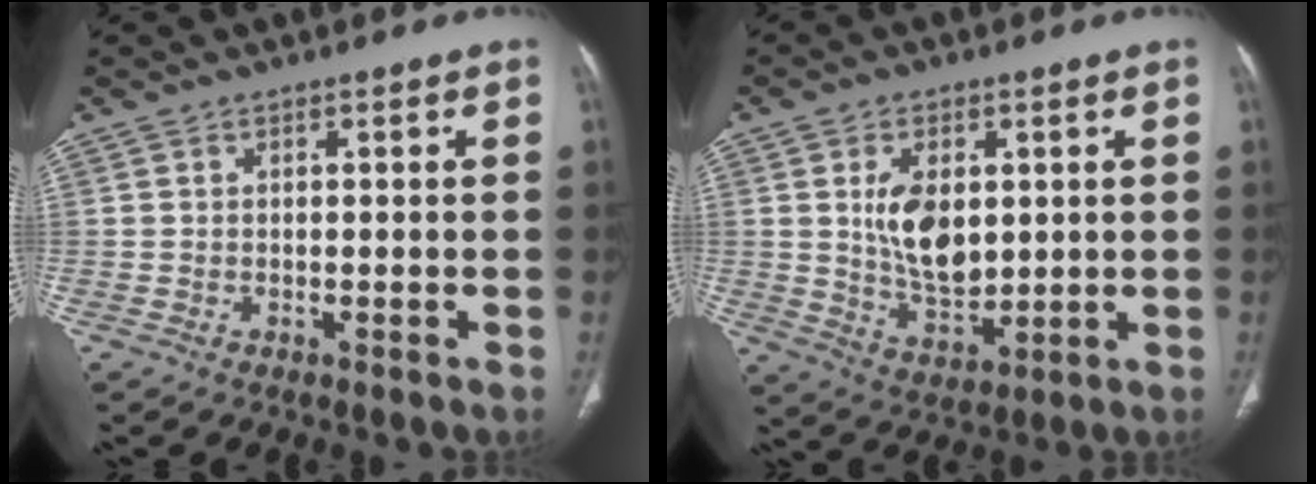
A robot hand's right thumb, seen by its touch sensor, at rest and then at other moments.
{"total": 10.5, "force": [1.9, 6.3, 8.2], "torque": [-0.124, -0.018, 0.047]}